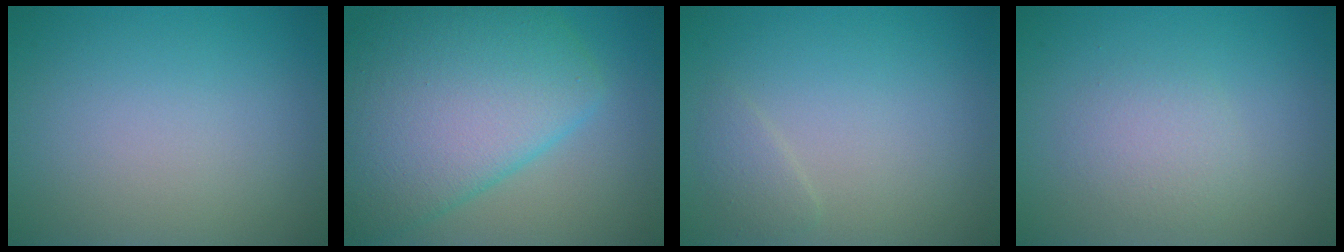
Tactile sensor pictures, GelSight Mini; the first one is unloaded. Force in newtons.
{"total": 10.4, "press": 10.4, "slide": 0.3}
{"total": 1.1, "press": 1.1, "slide": 0.1}
{"total": 2.0, "press": 2.0, "slide": 0.2}